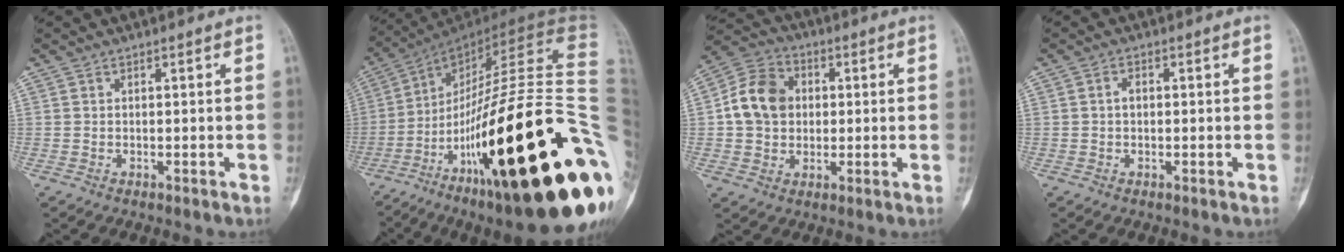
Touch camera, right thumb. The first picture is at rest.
{"total": 46.5, "force": [-14.0, 11.0, 42.9], "torque": [-0.577, 0.057, -0.220]}
{"total": 11.2, "force": [1.0, 9.2, 6.4], "torque": [-0.093, 0.017, 0.009]}
{"total": 1.8, "force": [0.1, 1.2, 1.3], "torque": [-0.025, 0.009, 0.001]}